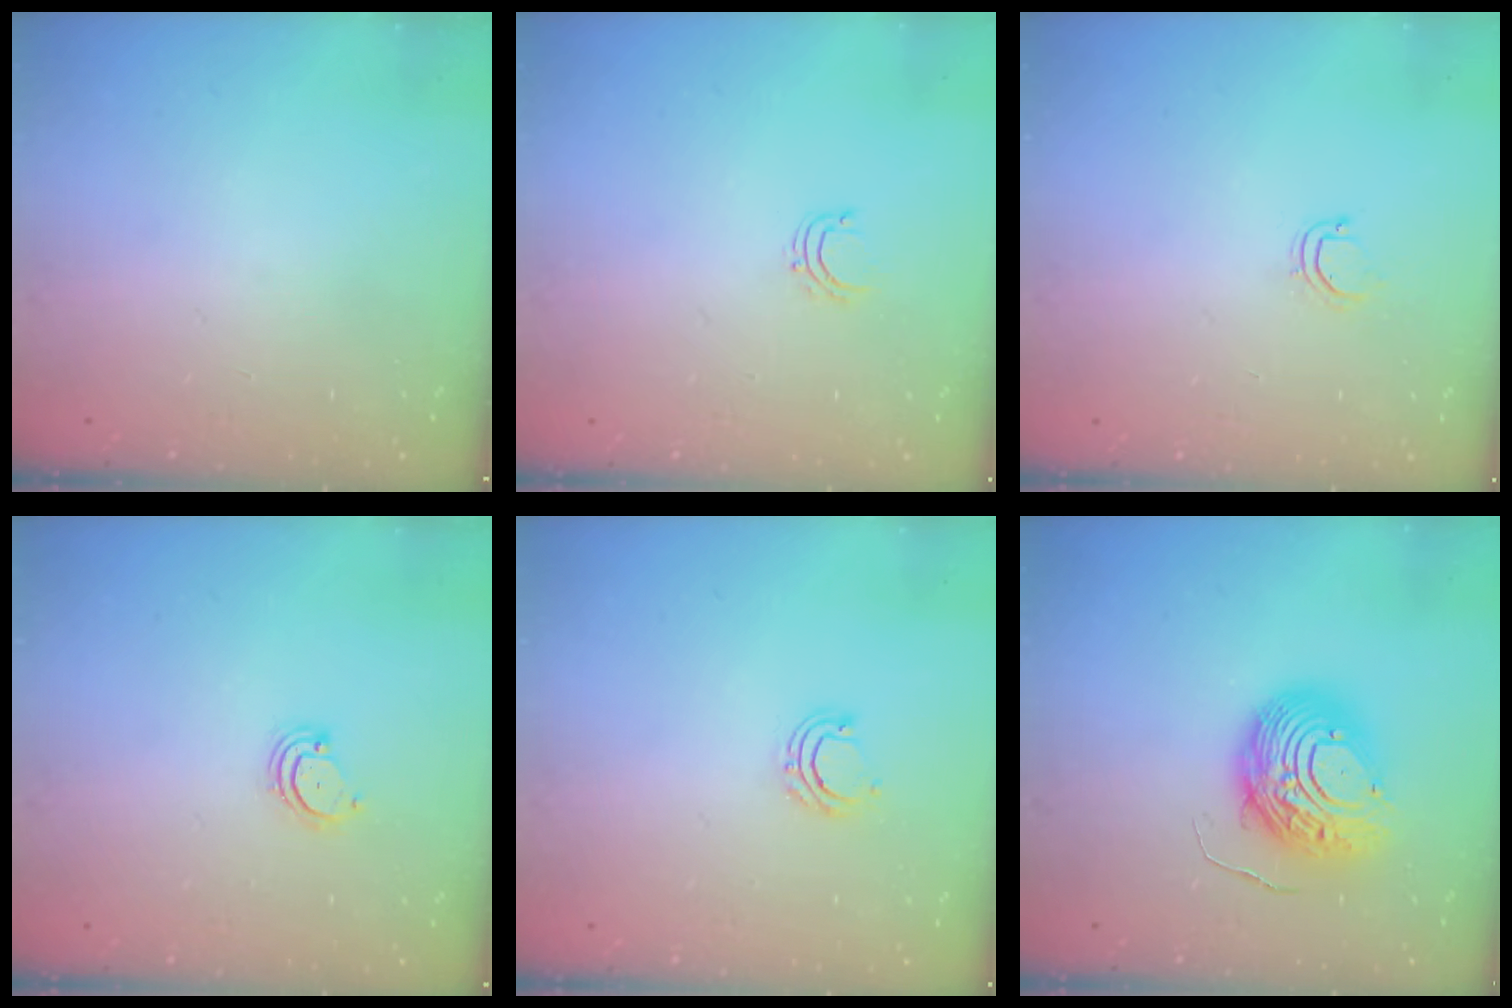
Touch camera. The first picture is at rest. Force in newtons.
{"total": 4.4, "press": 4.4, "slide": 0.3}
{"total": 4.6, "press": 4.6, "slide": 0.4}
{"total": 3.0, "press": 3.0, "slide": 0.4}
{"total": 6.3, "press": 6.2, "slide": 1.0}
{"total": 11.8, "press": 11.8, "slide": 1.3}